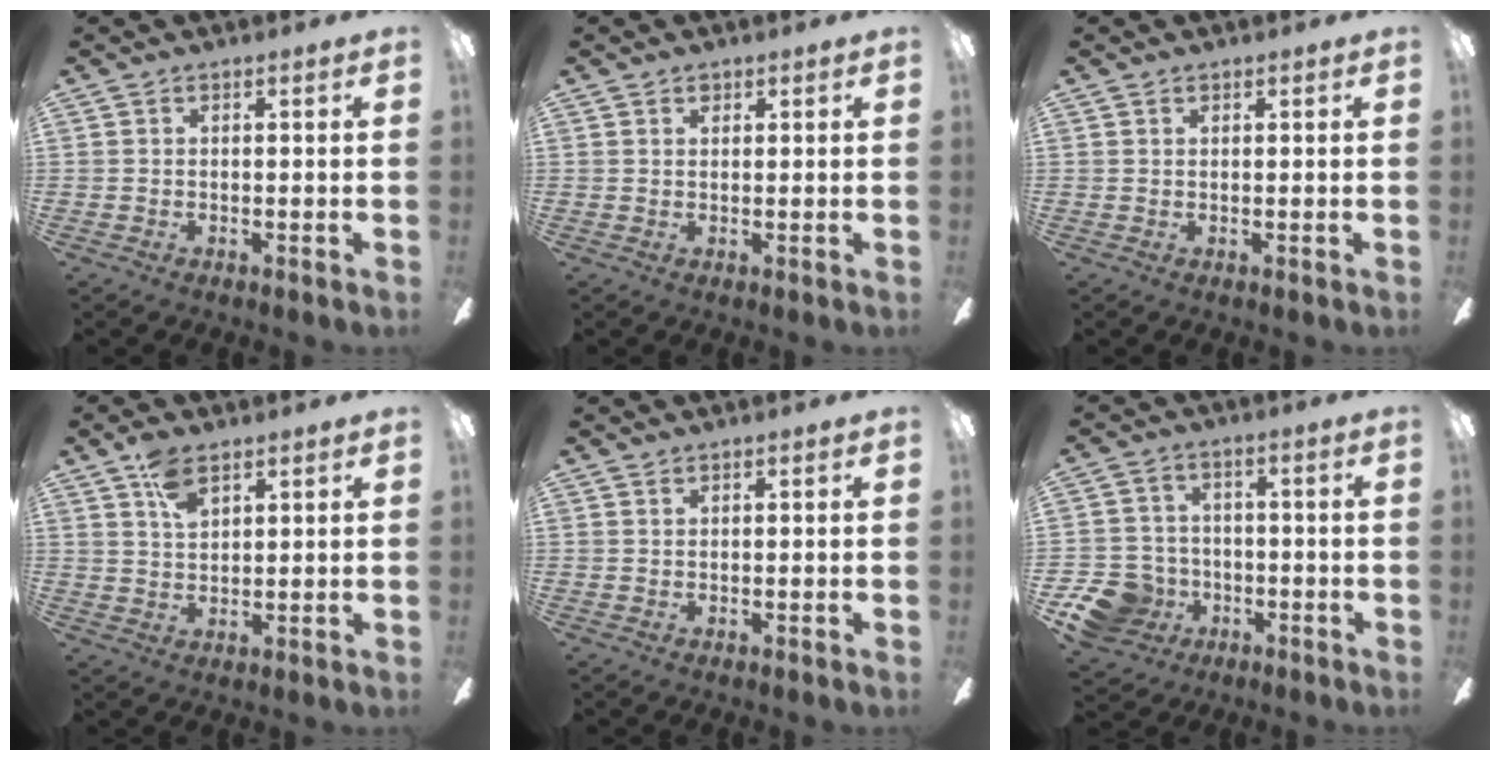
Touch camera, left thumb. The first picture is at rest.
{"total": 1.1, "force": [0.8, 0.7, 0.4], "torque": [-0.001, -0.001, 0.013]}
{"total": 0.5, "force": [0.4, 0.3, 0.2], "torque": [-0.005, 0.001, 0.007]}
{"total": 6.4, "force": [3.9, 3.3, 3.9], "torque": [-0.070, -0.004, 0.070]}
{"total": 0.7, "force": [0.6, 0.3, 0.2], "torque": [-0.006, 0.001, 0.012]}
{"total": 10.6, "force": [-4.6, 8.9, 3.5], "torque": [-0.091, 0.034, -0.080]}